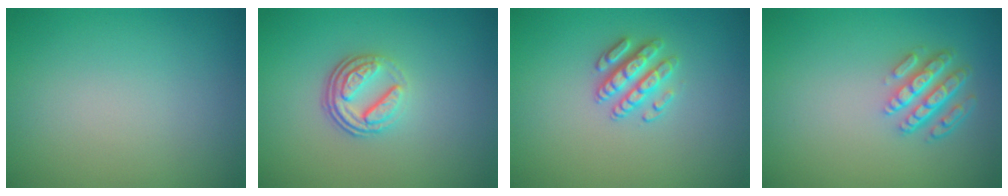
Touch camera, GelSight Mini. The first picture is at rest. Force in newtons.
{"total": 3.7, "press": 2.6, "slide": 2.6}
{"total": 2.6, "press": 2.5, "slide": 0.7}
{"total": 4.3, "press": 3.2, "slide": 3.0}